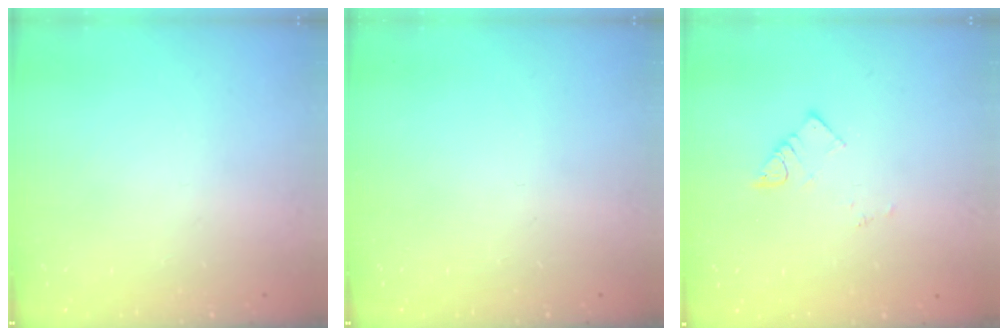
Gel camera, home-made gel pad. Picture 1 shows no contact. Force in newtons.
{"total": 0.0}
{"total": 4.1, "press": 4.1, "slide": 0.2}